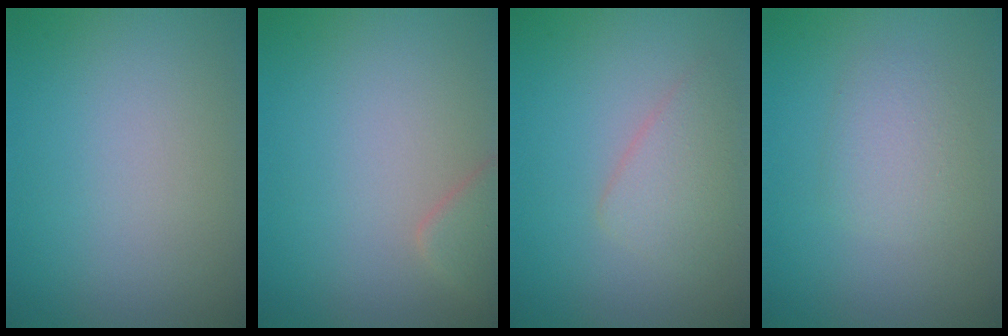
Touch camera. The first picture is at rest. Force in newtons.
{"total": 2.0, "press": 2.0, "slide": 0.2}
{"total": 2.6, "press": 2.6, "slide": 0.1}
{"total": 2.4, "press": 2.4, "slide": 0.2}